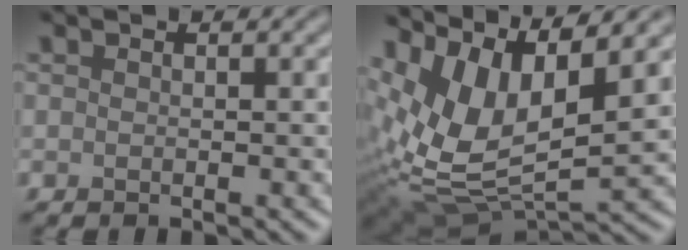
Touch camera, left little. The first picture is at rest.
{"total": 10.8, "force": [4.7, 4.9, 8.5], "torque": [-0.184, 0.000, 0.090]}